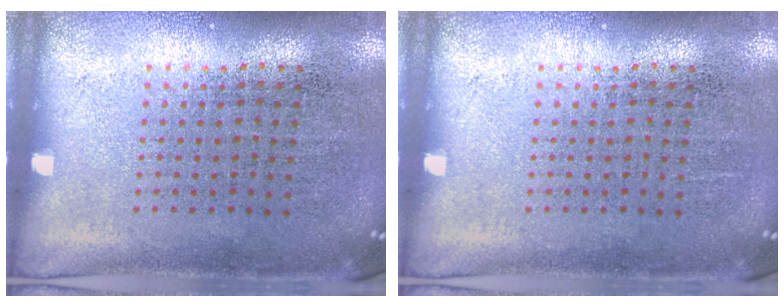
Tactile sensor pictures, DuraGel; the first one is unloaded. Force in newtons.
{"total": 0.0}